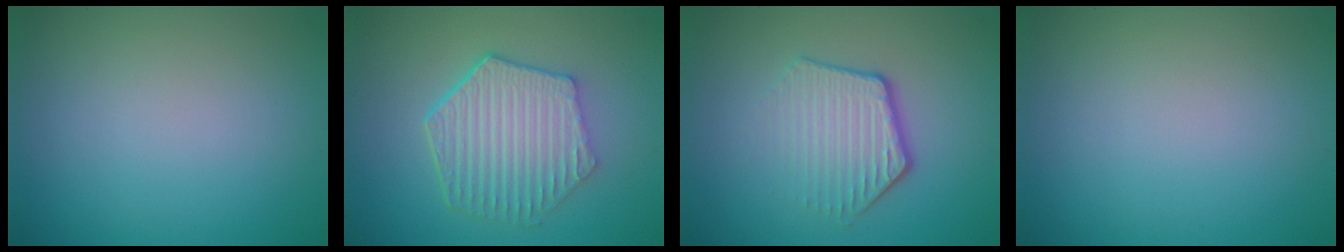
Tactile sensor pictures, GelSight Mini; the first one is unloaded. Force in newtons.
{"total": 6.2, "press": 4.8, "slide": 3.9}
{"total": 3.8, "press": 2.9, "slide": 2.5}
{"total": 0.0}